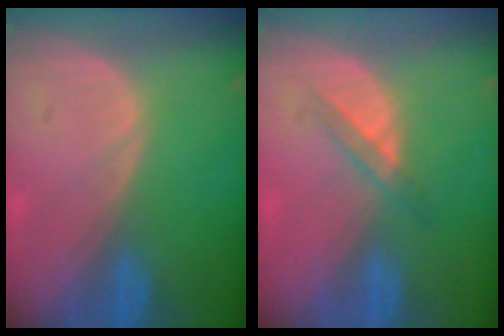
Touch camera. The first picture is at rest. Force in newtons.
{"total": 2.6, "press": 2.4, "slide": 1.0}